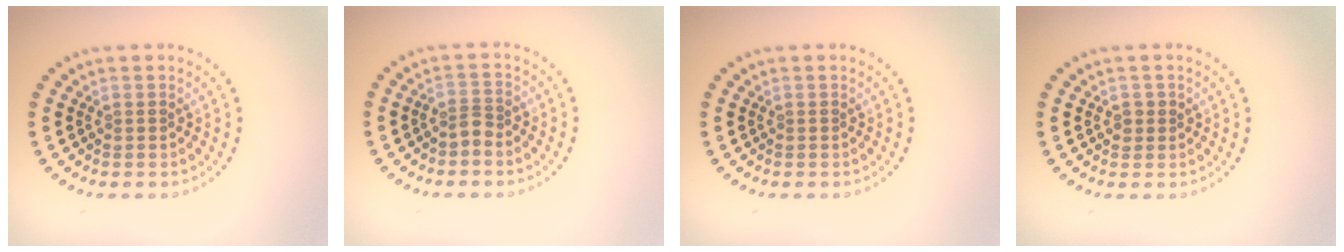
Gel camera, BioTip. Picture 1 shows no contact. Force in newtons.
{"total": 1.5, "press": 1.2, "slide": 0.9}
{"total": 0.0}
{"total": 0.9, "press": 0.8, "slide": 0.3}